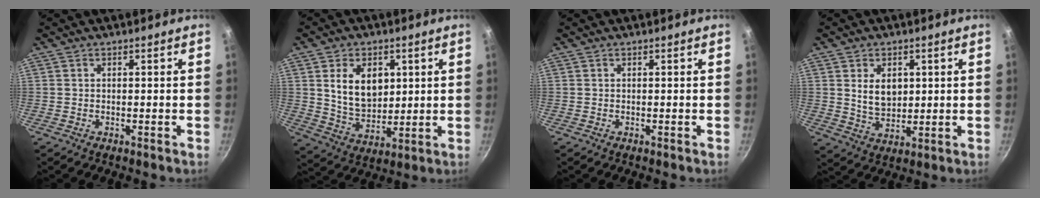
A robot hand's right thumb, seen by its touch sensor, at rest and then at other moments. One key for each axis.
{"total": 11.8, "fx": 3.0, "fy": 8.2, "fz": 7.9, "tx": -0.107, "ty": -0.022, "tz": 0.064}
{"total": 0.0}
{"total": 7.0, "fx": 1.7, "fy": 4.9, "fz": 4.8, "tx": -0.062, "ty": -0.018, "tz": 0.038}